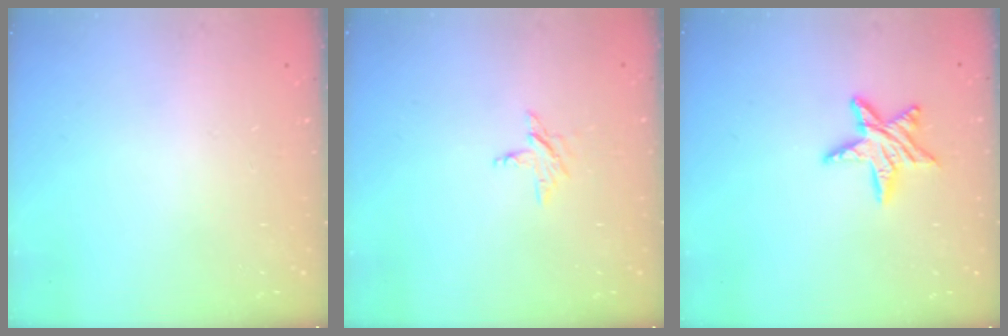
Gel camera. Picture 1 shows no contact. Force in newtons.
{"total": 3.5, "press": 3.5, "slide": 0.3}
{"total": 10.1, "press": 10.1, "slide": 0.5}